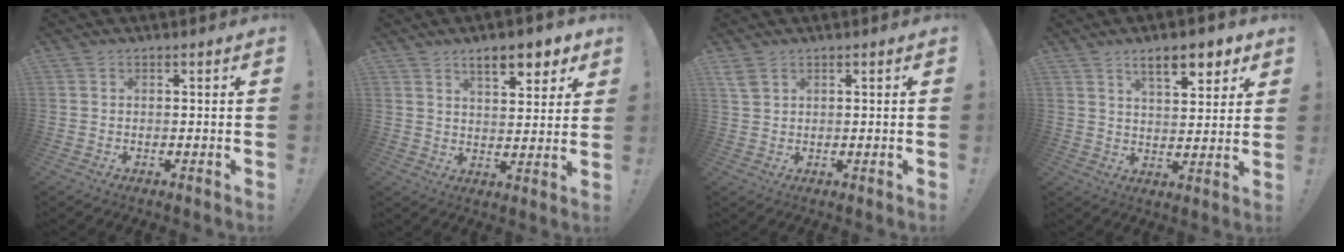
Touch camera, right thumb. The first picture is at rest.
{"total": 8.8, "force": [5.7, 3.0, 6.0], "torque": [-0.076, -0.027, 0.094]}
{"total": 3.0, "force": [1.8, 1.5, 1.8], "torque": [-0.044, 0.001, 0.039]}
{"total": 9.7, "force": [6.0, 3.3, 6.9], "torque": [-0.099, -0.025, 0.102]}